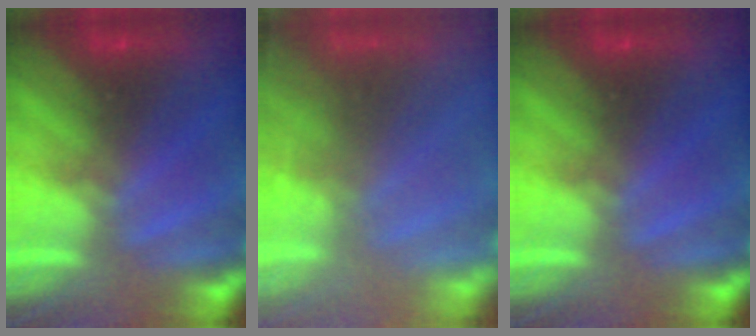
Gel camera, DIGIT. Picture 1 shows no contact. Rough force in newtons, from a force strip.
{"total": 7.2}
{"total": 0.0}